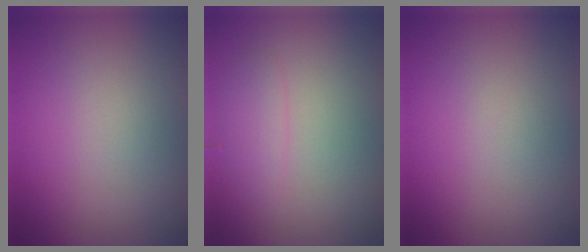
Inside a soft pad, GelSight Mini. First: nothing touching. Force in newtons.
{"total": 1.7, "press": 1.7, "slide": 0.2}
{"total": 0.0}